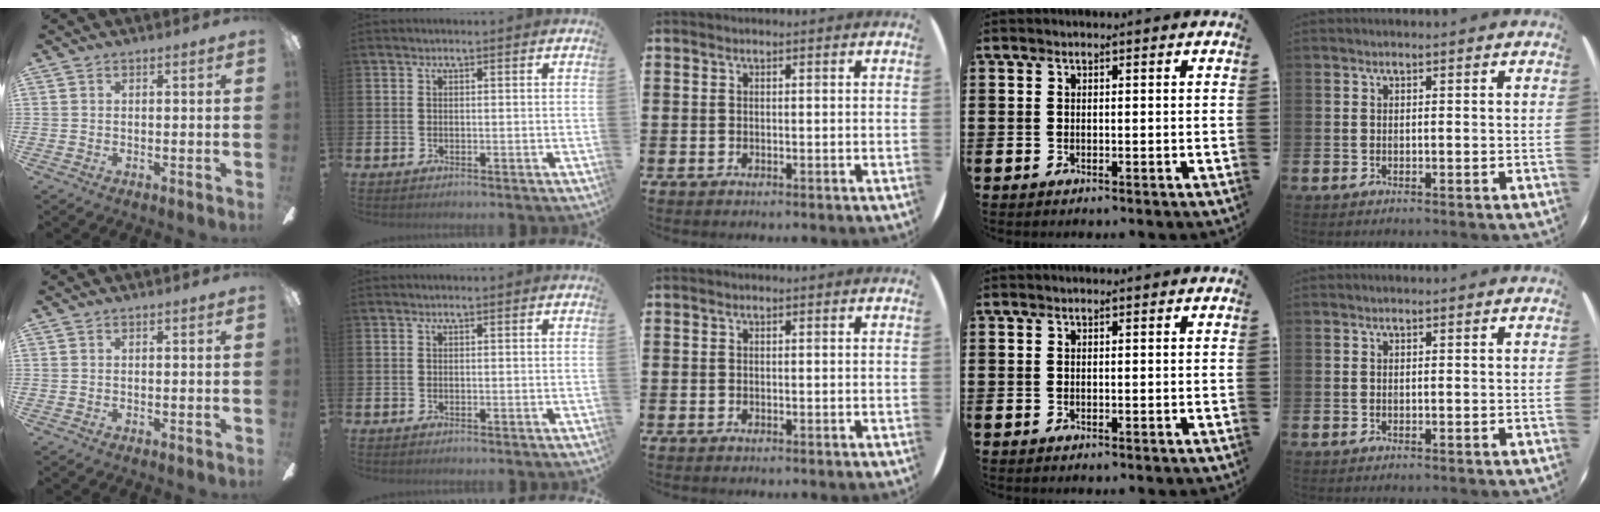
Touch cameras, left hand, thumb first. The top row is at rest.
{}